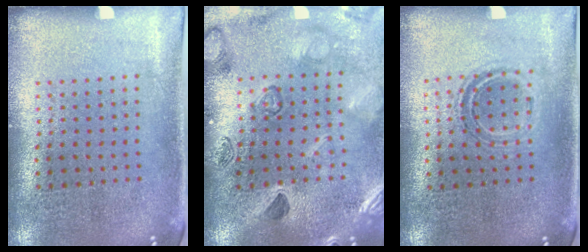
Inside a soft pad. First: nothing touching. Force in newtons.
{"total": 2.3, "press": 2.3, "slide": 0.2}
{"total": 1.1, "press": 0.9, "slide": 0.6}